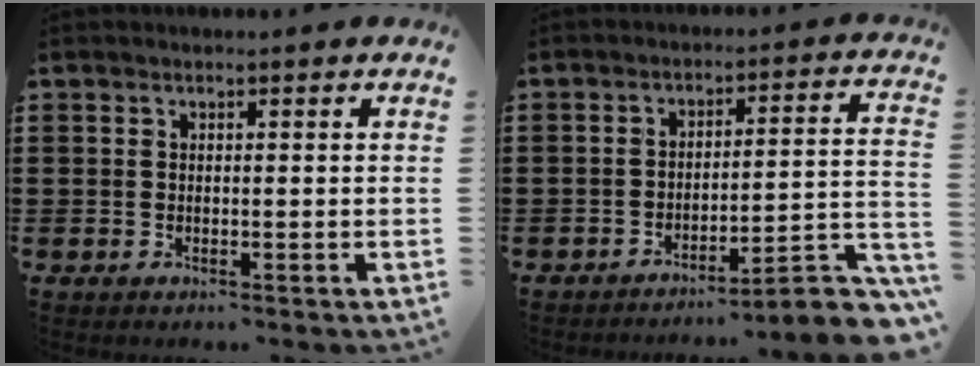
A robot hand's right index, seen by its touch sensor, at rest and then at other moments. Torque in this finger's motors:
{"motor_torque": [1.44, -0.70, 0.42, 0.05]}